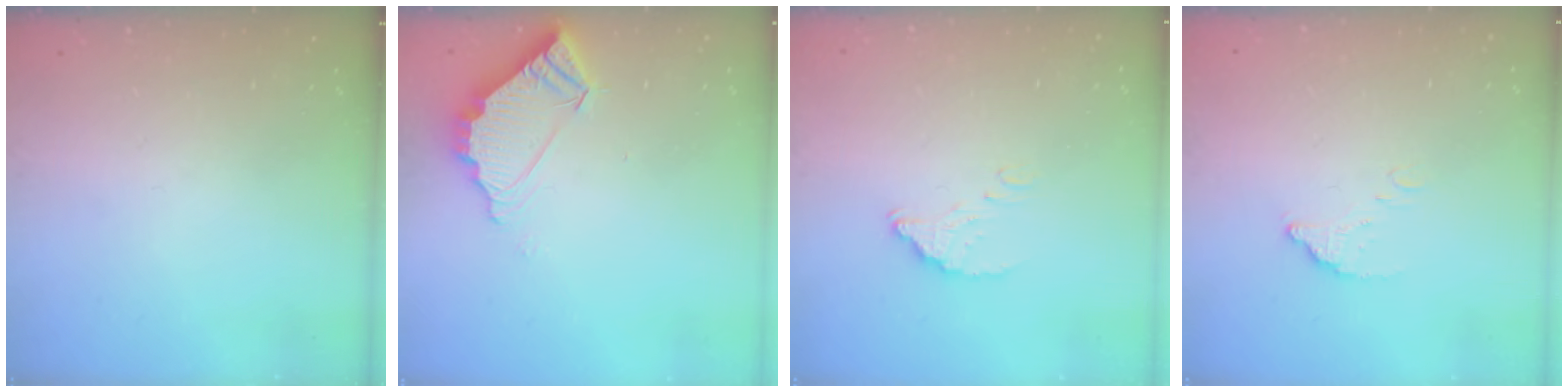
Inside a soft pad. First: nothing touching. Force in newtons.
{"total": 6.2, "press": 6.2, "slide": 0.4}
{"total": 4.3, "press": 4.3, "slide": 0.1}
{"total": 4.9, "press": 4.9, "slide": 0.1}